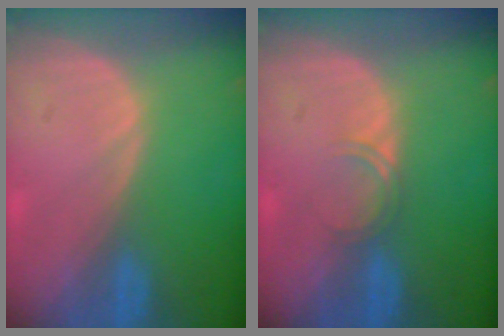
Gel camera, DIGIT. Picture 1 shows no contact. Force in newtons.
{"total": 1.7, "press": 1.7, "slide": 0.3}